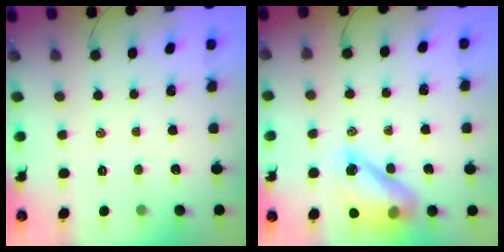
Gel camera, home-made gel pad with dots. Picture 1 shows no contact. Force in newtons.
{"total": 13.5, "press": 12.9, "slide": 3.7}